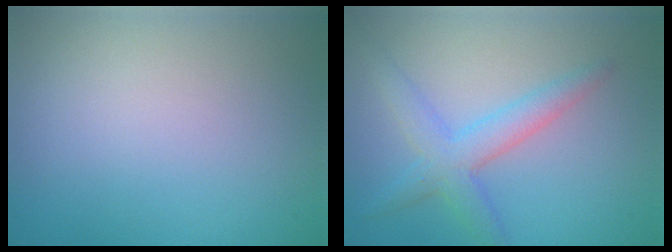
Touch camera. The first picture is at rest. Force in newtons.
{"total": 3.6, "press": 3.6, "slide": 0.0}